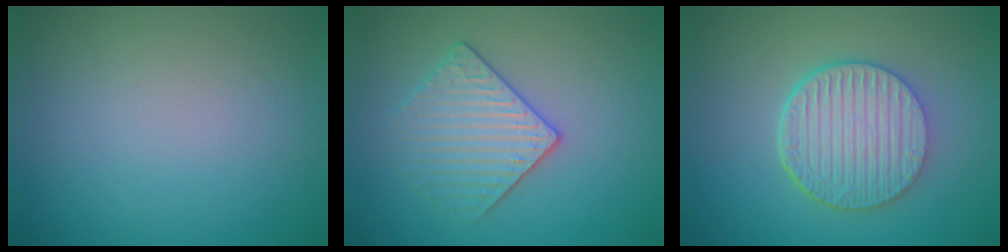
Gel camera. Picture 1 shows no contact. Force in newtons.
{"total": 3.2, "press": 3.2, "slide": 0.7}
{"total": 6.3, "press": 4.7, "slide": 4.1}